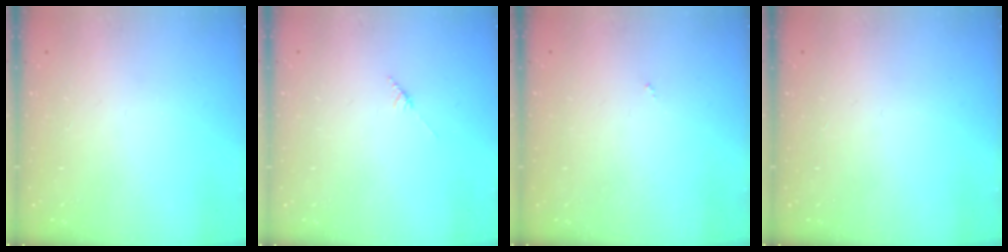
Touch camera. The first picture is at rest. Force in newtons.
{"total": 2.8, "press": 2.8, "slide": 0.4}
{"total": 0.0}
{"total": 0.0}